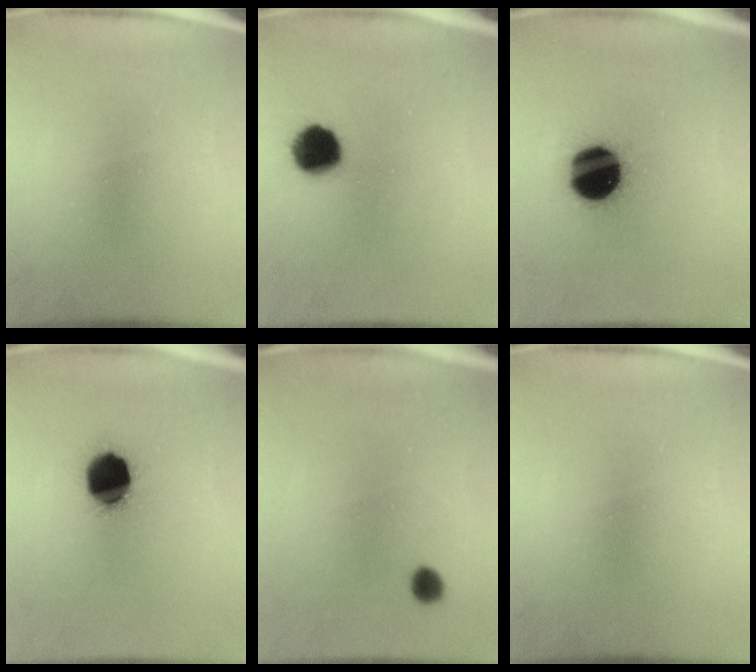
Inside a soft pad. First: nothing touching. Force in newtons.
{"total": 8.7}
{"total": 19.3}
{"total": 13.2}
{"total": 2.1}
{"total": 0.0}